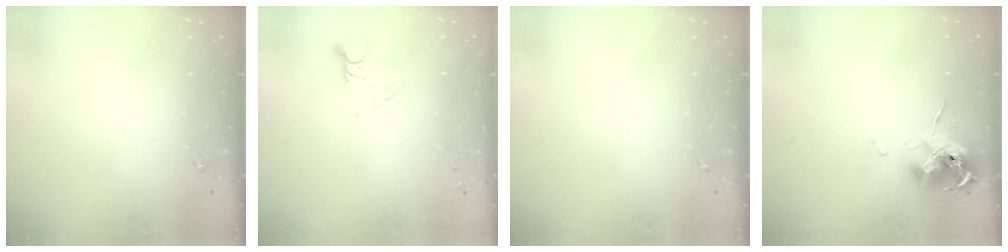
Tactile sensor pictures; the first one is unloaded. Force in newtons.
{"total": 3.8, "press": 3.8, "slide": 0.2}
{"total": 0.0}
{"total": 11.7, "press": 11.7, "slide": 0.7}